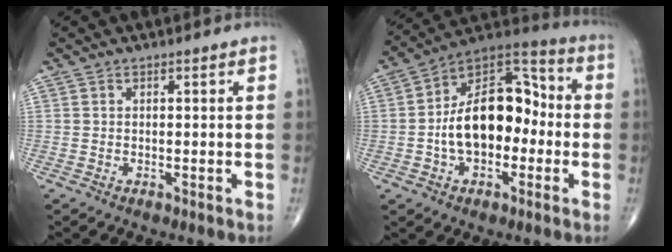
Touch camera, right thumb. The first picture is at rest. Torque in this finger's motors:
{"motor_torque": [1.60, 1.78, 1.49, -0.35, 0.17]}